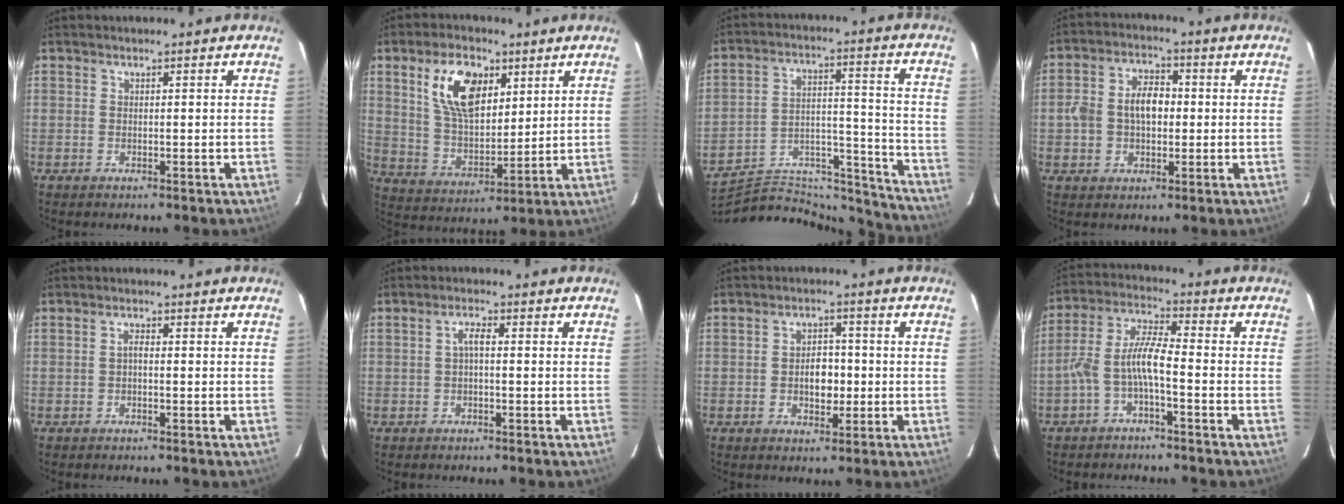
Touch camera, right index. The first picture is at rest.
{"total": 13.1, "force": [5.9, 7.2, 9.3], "torque": [-0.166, 0.014, 0.117]}
{"total": 24.3, "force": [-22.0, 8.2, 6.2], "torque": [-0.114, 0.054, -0.300]}
{"total": 7.6, "force": [-0.1, 5.2, 5.6], "torque": [-0.109, 0.021, 0.001]}
{"total": 1.0, "force": [-0.3, 0.4, 0.8], "torque": [-0.016, 0.006, -0.007]}
{"total": 1.9, "force": [-0.3, 0.5, 1.8], "torque": [-0.037, 0.009, -0.005]}
{"total": 4.8, "force": [-0.7, 3.2, 3.5], "torque": [-0.058, 0.005, -0.007]}
{"total": 6.9, "force": [-2.8, 1.4, 6.2], "torque": [-0.143, 0.017, -0.054]}